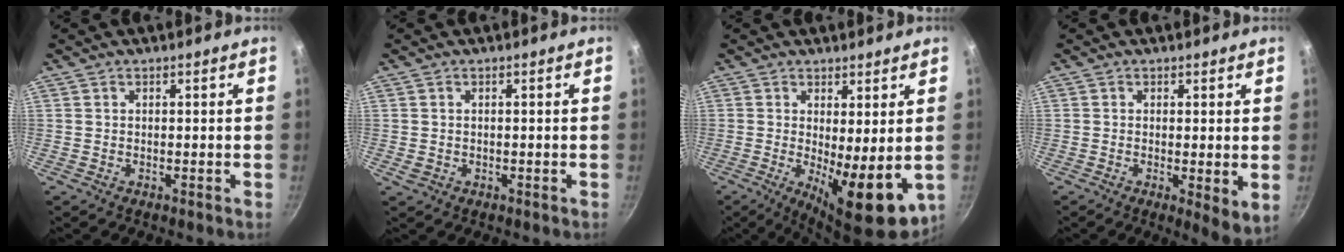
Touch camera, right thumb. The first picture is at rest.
{"total": 1.1, "force": [-0.2, 0.9, 0.6], "torque": [-0.009, 0.001, 0.000]}
{"total": 11.0, "force": [-0.6, 3.5, 10.4], "torque": [-0.136, -0.015, 0.003]}
{"total": 5.3, "force": [-0.3, 1.4, 5.1], "torque": [-0.070, -0.022, -0.004]}